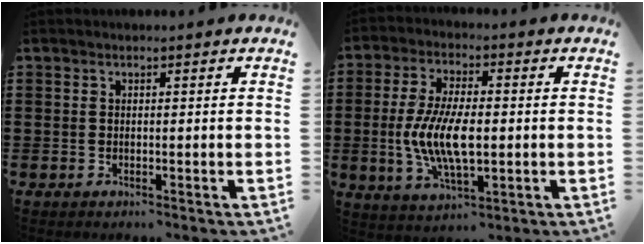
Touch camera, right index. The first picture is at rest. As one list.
[{"total": 9.5, "force": [-1.1, 4.0, 8.5], "torque": [-0.190, -0.007, -0.025]}]